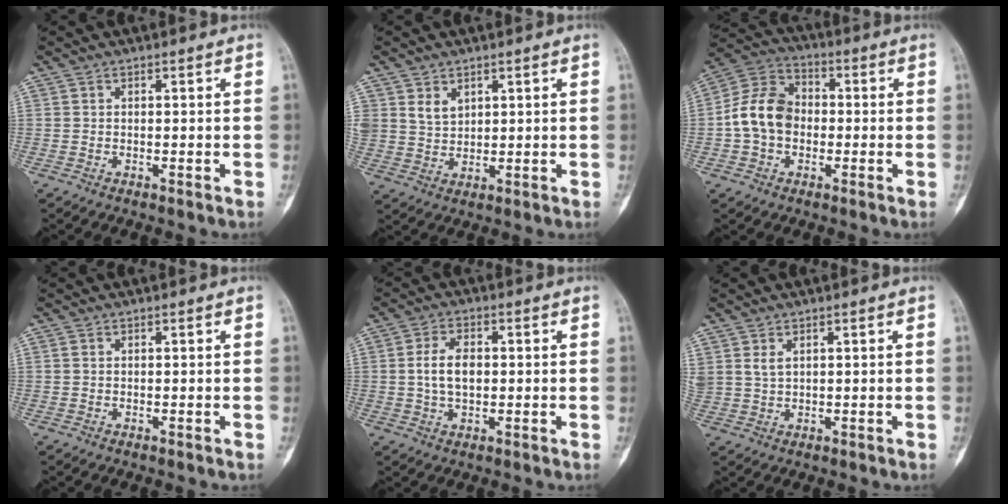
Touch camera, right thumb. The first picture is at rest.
{"total": 4.2, "force": [2.3, 3.0, 1.8], "torque": [-0.017, -0.019, 0.051]}
{"total": 11.3, "force": [-0.9, 8.6, 7.2], "torque": [-0.122, 0.035, -0.030]}
{"total": 0.7, "force": [0.3, 0.5, 0.4], "torque": [-0.010, 0.003, 0.006]}
{"total": 6.3, "force": [0.4, 3.8, 5.0], "torque": [-0.093, 0.007, 0.009]}
{"total": 2.8, "force": [1.4, 1.6, 1.8], "torque": [-0.039, -0.003, 0.038]}